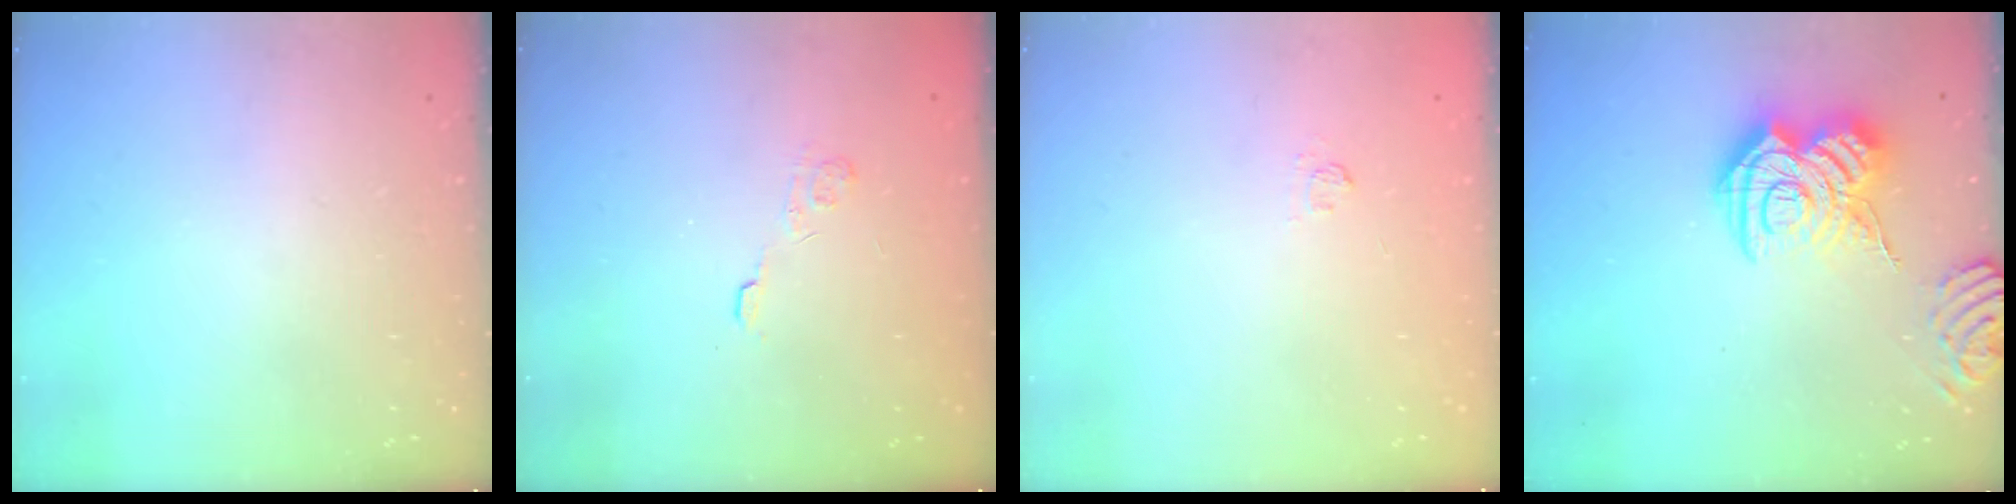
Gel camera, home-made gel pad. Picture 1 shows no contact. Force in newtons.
{"total": 2.8, "press": 2.4, "slide": 1.5}
{"total": 2.4, "press": 2.1, "slide": 1.3}
{"total": 16.3, "press": 16.2, "slide": 1.5}